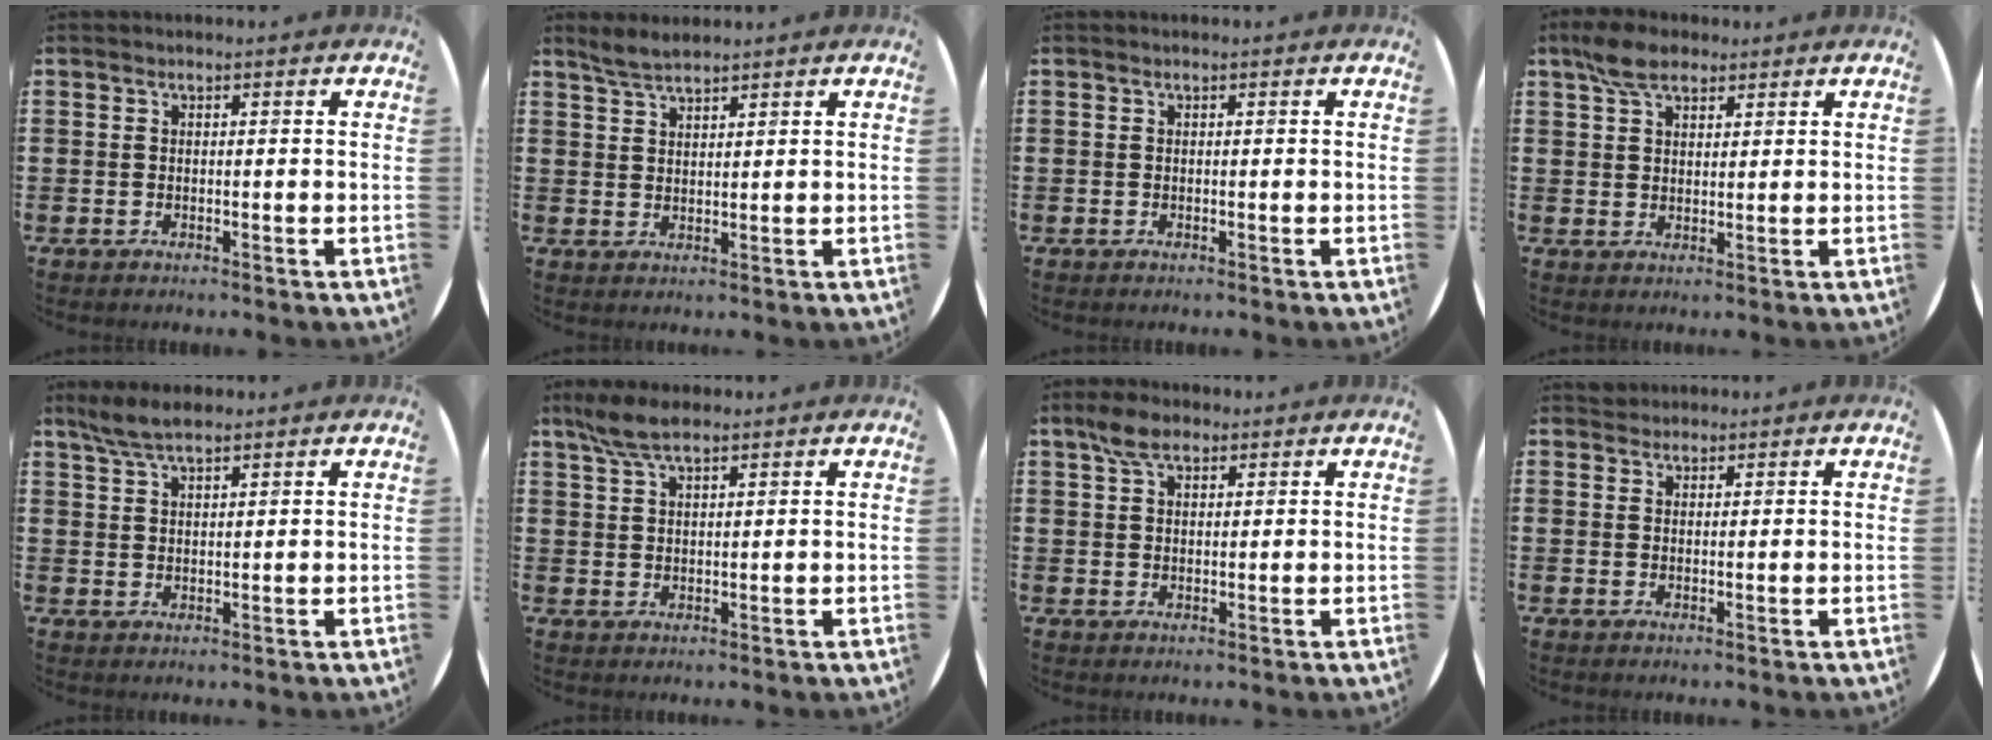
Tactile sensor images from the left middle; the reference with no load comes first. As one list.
[{"total": 2.7, "force": [2.6, 0.3, 0.8], "torque": [-0.021, 0.000, 0.049]}, {"total": 0.0}, {"total": 4.9, "force": [3.7, 2.3, 2.2], "torque": [-0.043, 0.003, 0.068]}, {"total": 4.2, "force": [3.4, 1.0, 2.3], "torque": [-0.052, 0.002, 0.062]}, {"total": 5.1, "force": [3.8, 1.5, 3.0], "torque": [-0.067, 0.002, 0.070]}, {"total": 4.2, "force": [2.9, 2.1, 2.3], "torque": [-0.042, 0.006, 0.052]}, {"total": 1.3, "force": [1.3, 0.4, -0.2], "torque": [0.001, 0.004, 0.026]}]